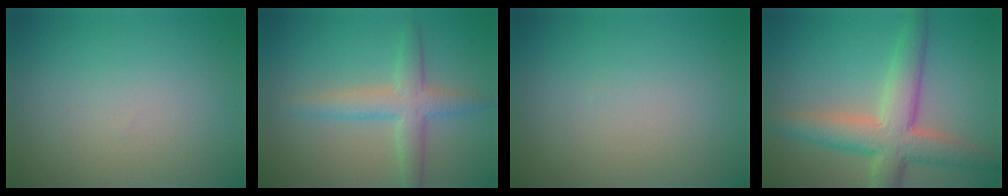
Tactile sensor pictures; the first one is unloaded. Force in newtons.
{"total": 3.7, "press": 3.7, "slide": 0.1}
{"total": 0.0}
{"total": 6.6, "press": 6.5, "slide": 0.5}